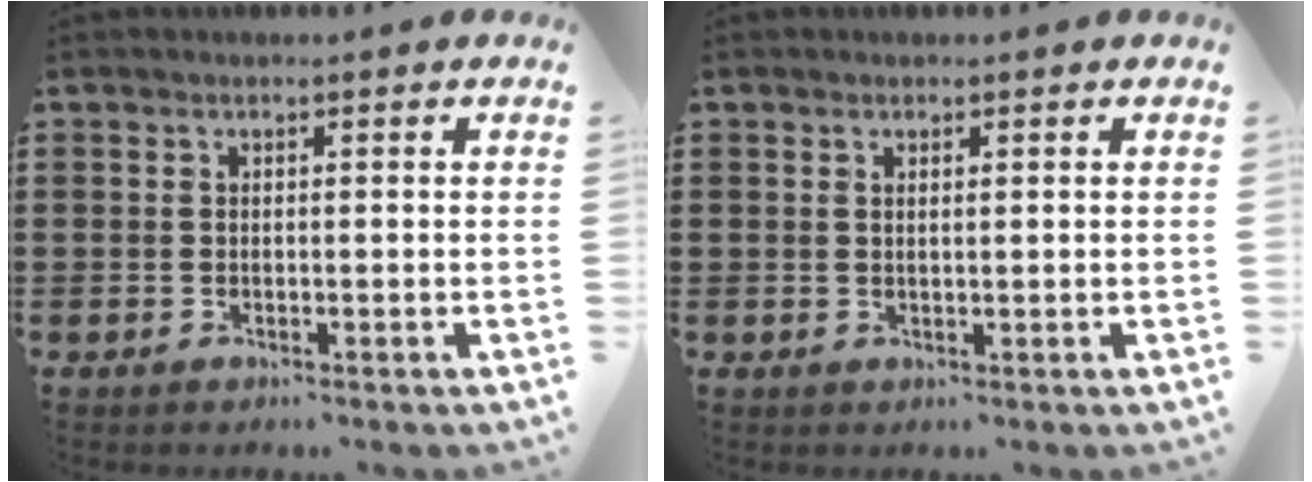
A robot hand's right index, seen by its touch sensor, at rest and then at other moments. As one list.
[{"total": 0.7, "force": [0.4, 0.1, 0.5], "torque": [-0.011, 0.000, 0.007]}]